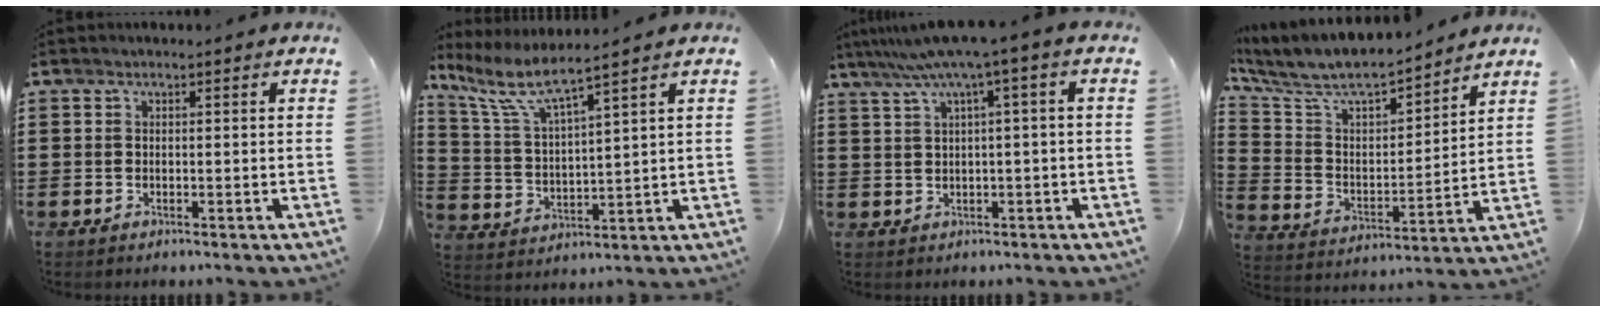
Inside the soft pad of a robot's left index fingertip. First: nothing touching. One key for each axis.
{"total": 5.9, "fx": 4.7, "fy": 0.8, "fz": 3.6, "tx": -0.096, "ty": -0.029, "tz": 0.074}
{"total": 5.6, "fx": 1.8, "fy": -0.7, "fz": 5.3, "tx": -0.102, "ty": -0.017, "tz": 0.028}
{"total": 7.6, "fx": 6.6, "fy": 1.7, "fz": 3.2, "tx": -0.097, "ty": -0.047, "tz": 0.108}